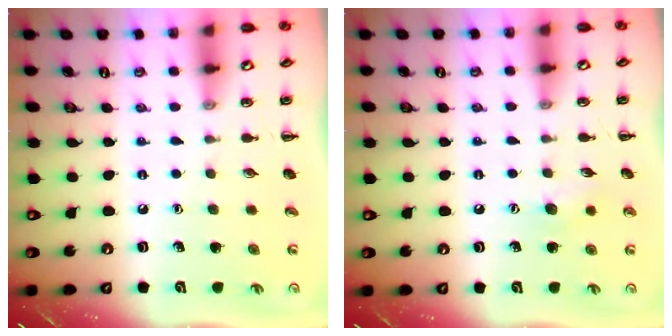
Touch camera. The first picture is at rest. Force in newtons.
{"total": 6.1, "press": 5.9, "slide": 1.5}